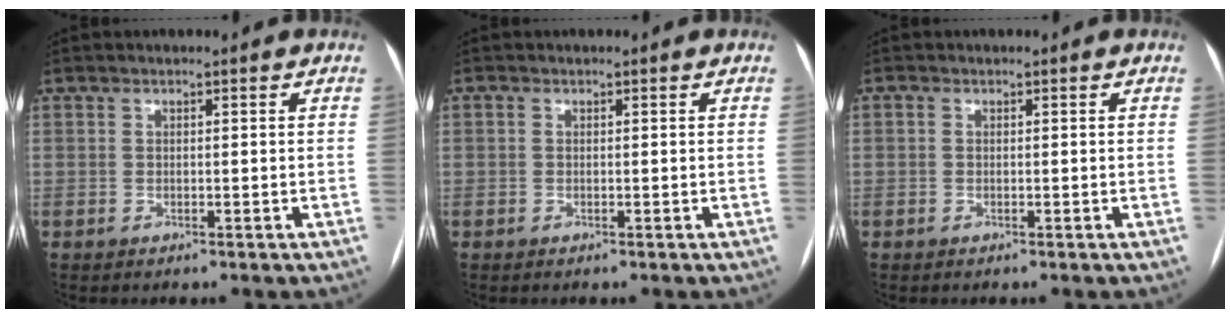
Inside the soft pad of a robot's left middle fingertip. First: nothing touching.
{"total": 0.0}
{"total": 0.0}